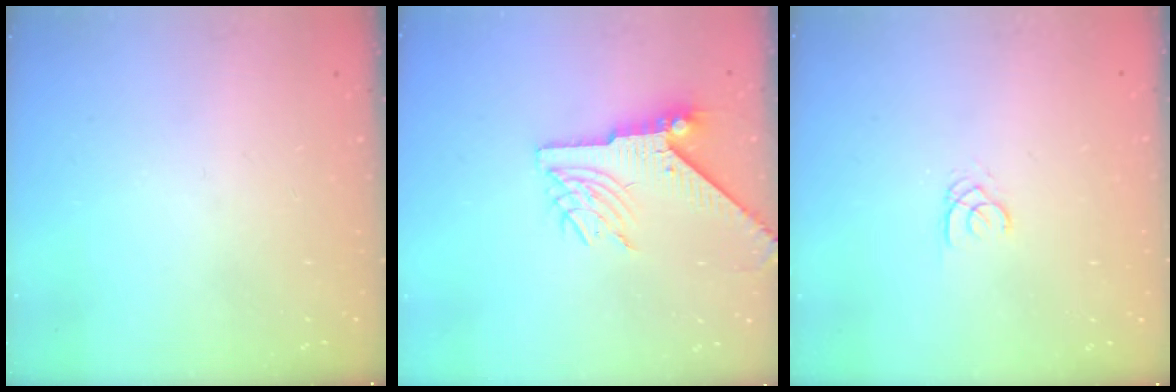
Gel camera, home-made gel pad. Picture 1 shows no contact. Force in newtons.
{"total": 7.7, "press": 7.6, "slide": 0.9}
{"total": 1.7, "press": 1.7, "slide": 0.2}